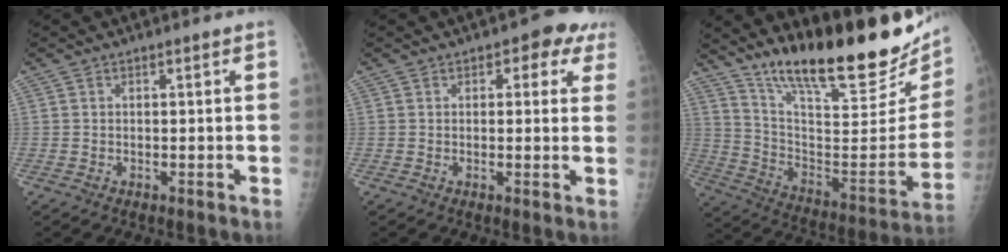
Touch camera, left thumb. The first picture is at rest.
{"total": 5.3, "force": [2.6, 3.1, 3.4], "torque": [0.002, -0.004, 0.020]}
{"total": 30.2, "force": [21.3, 7.9, 20.0], "torque": [-0.276, -0.093, 0.328]}